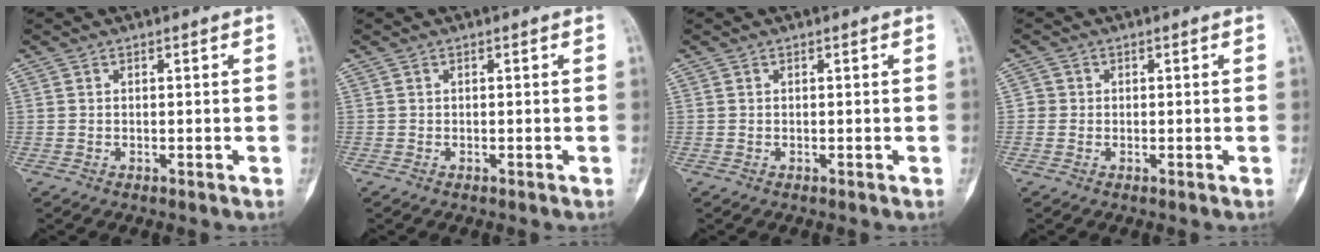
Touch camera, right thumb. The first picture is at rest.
{"total": 0.0}
{"total": 0.0}
{"total": 1.6, "force": [-0.1, 1.6, 0.3], "torque": [0.005, 0.006, -0.005]}